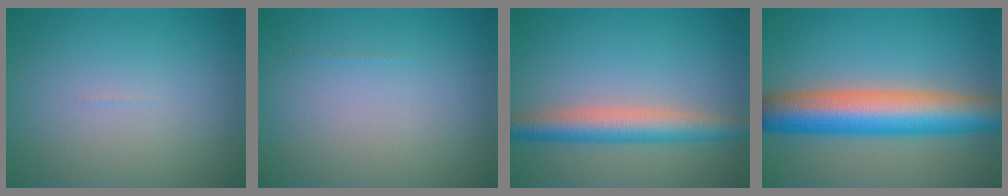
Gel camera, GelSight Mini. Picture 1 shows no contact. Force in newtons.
{"total": 0.0}
{"total": 4.8, "press": 4.8, "slide": 0.2}
{"total": 9.4, "press": 9.3, "slide": 0.2}